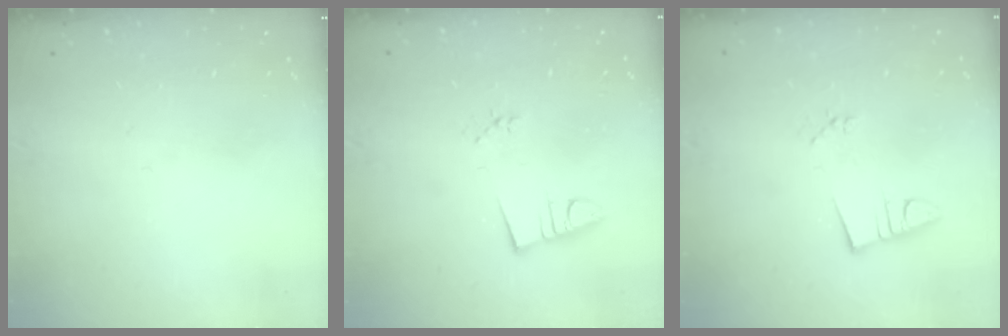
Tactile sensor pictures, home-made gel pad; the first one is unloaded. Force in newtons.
{"total": 2.9, "press": 1.5, "slide": 2.5}
{"total": 2.8, "press": 1.4, "slide": 2.4}